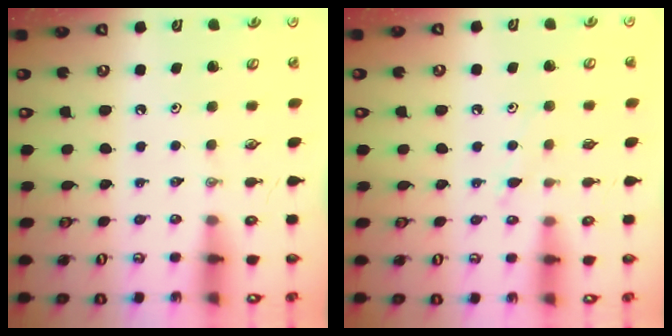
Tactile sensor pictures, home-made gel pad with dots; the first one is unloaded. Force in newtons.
{"total": 6.6, "press": 6.6, "slide": 0.7}